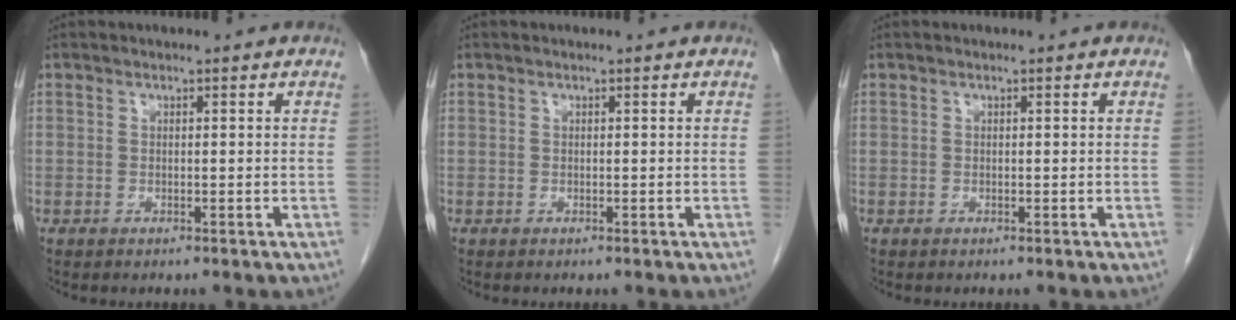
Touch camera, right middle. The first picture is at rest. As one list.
[{"total": 0.0}, {"total": 0.0}]